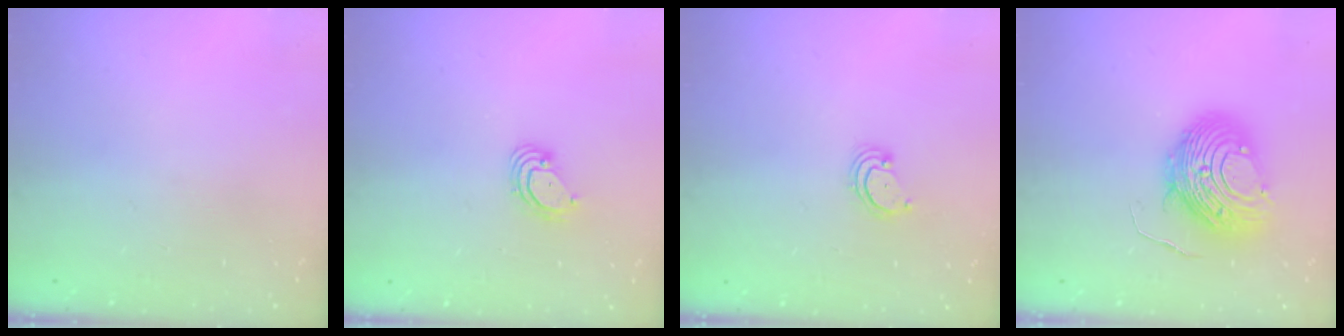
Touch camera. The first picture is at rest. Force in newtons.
{"total": 3.9, "press": 3.9, "slide": 0.1}
{"total": 2.3, "press": 2.2, "slide": 0.2}
{"total": 11.6, "press": 11.5, "slide": 1.2}